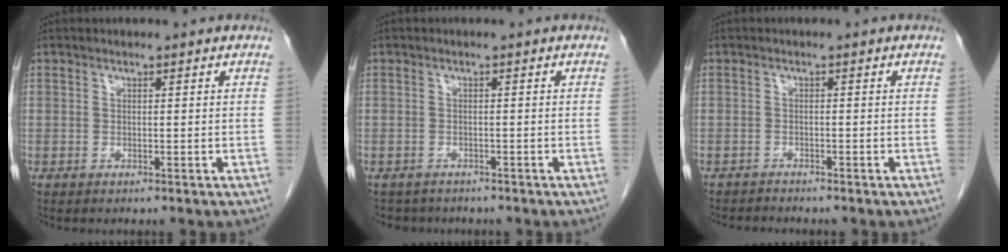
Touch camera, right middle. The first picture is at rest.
{"total": 3.6, "force": [-3.1, 1.7, 0.1], "torque": [-0.002, 0.001, -0.043]}
{"total": 1.9, "force": [-1.9, 0.2, -0.1], "torque": [0.001, -0.006, -0.031]}